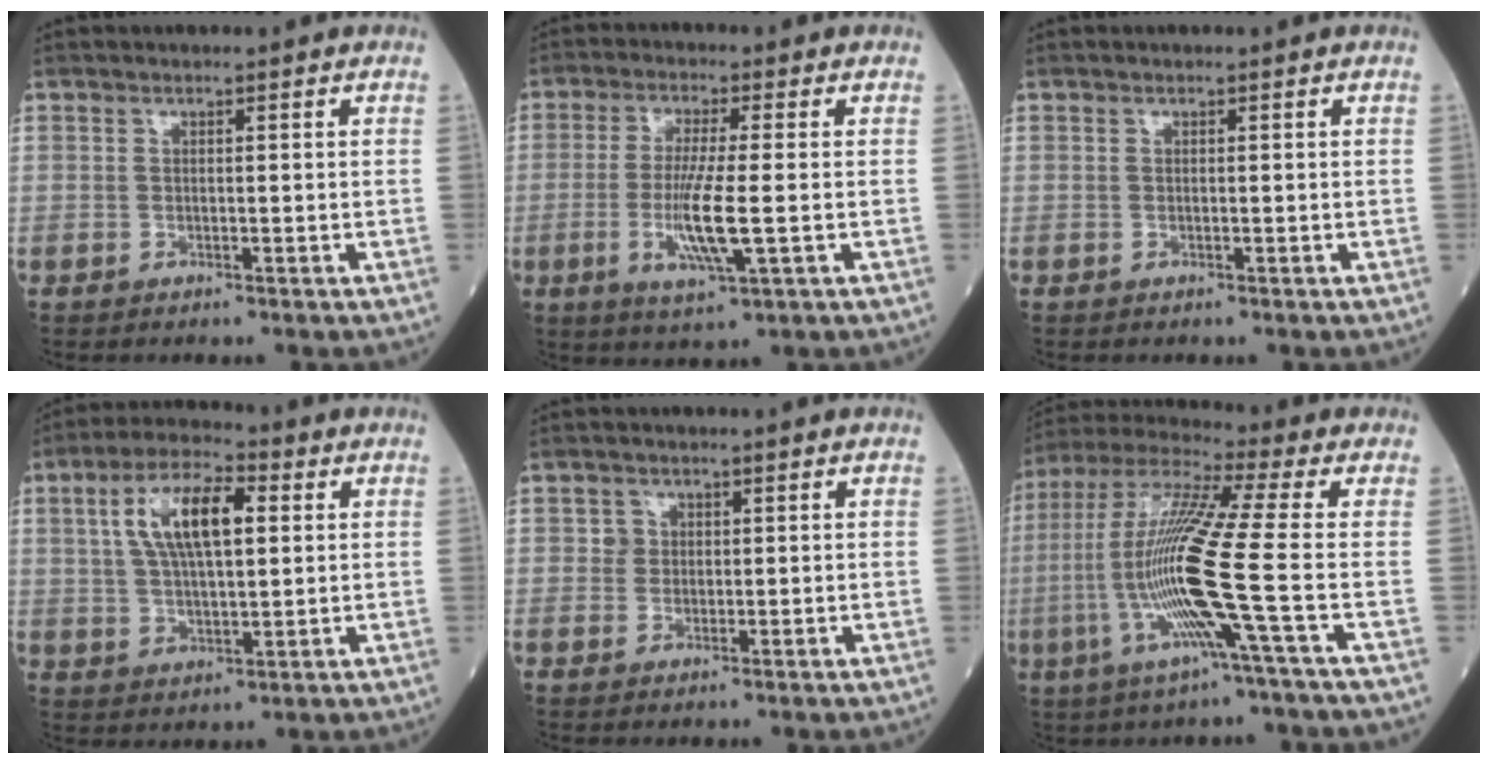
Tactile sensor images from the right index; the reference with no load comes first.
{"total": 8.4, "force": [-1.6, 0.3, 8.2], "torque": [-0.165, -0.017, -0.031]}
{"total": 0.0}
{"total": 11.2, "force": [3.1, 3.7, 10.1], "torque": [-0.197, 0.019, 0.055]}
{"total": 1.7, "force": [0.4, 1.6, 0.3], "torque": [0.001, 0.000, 0.004]}
{"total": 15.5, "force": [-3.7, -1.7, 14.9], "torque": [-0.308, -0.009, -0.087]}